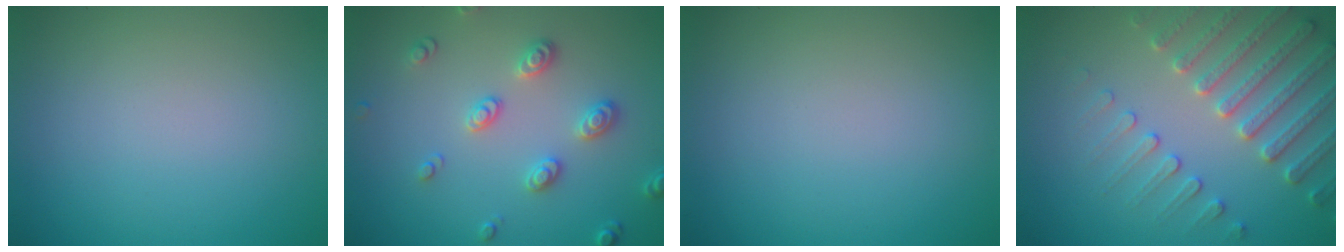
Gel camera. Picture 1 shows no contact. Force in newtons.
{"total": 2.9, "press": 2.7, "slide": 1.1}
{"total": 0.0}
{"total": 4.5, "press": 4.4, "slide": 0.8}